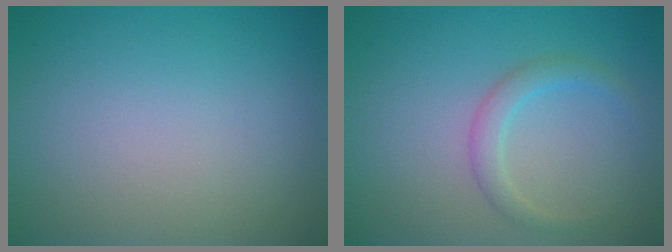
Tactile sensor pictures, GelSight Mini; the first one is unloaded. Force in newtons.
{"total": 1.9, "press": 1.9, "slide": 0.2}